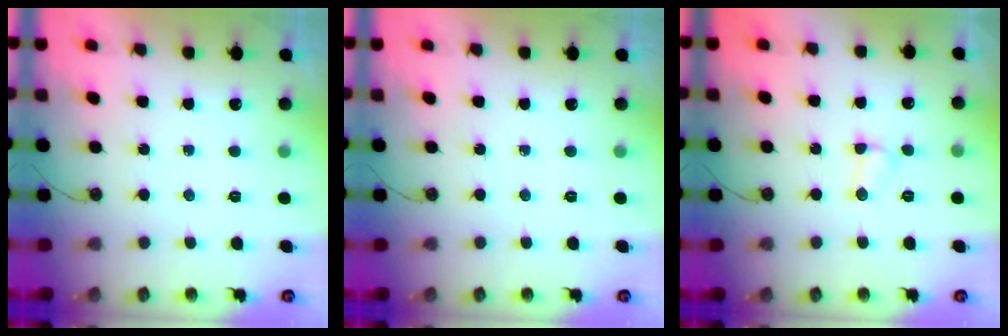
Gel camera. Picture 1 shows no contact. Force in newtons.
{"total": 0.0}
{"total": 2.8, "press": 2.8, "slide": 0.4}